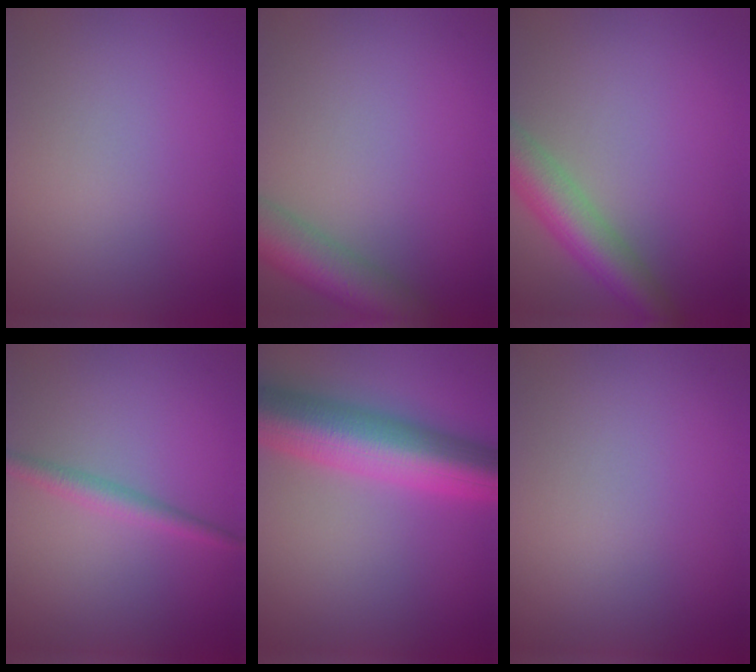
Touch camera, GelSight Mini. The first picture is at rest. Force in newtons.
{"total": 6.9, "press": 6.9, "slide": 0.4}
{"total": 5.8, "press": 5.8, "slide": 0.4}
{"total": 1.9, "press": 1.9, "slide": 0.0}
{"total": 10.8, "press": 10.8, "slide": 0.2}
{"total": 0.0}